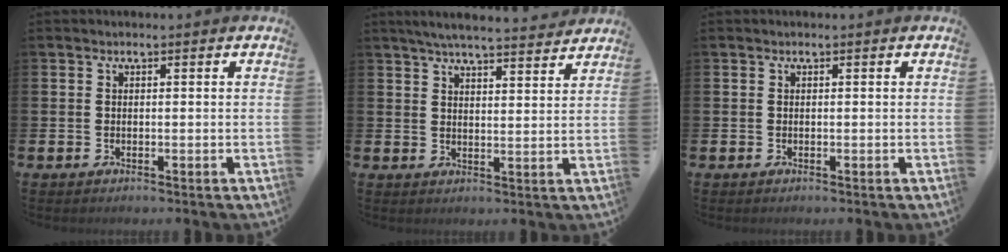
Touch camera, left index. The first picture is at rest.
{"total": 5.5, "force": [5.3, 0.2, 1.4], "torque": [-0.035, -0.026, 0.093]}
{"total": 0.0}